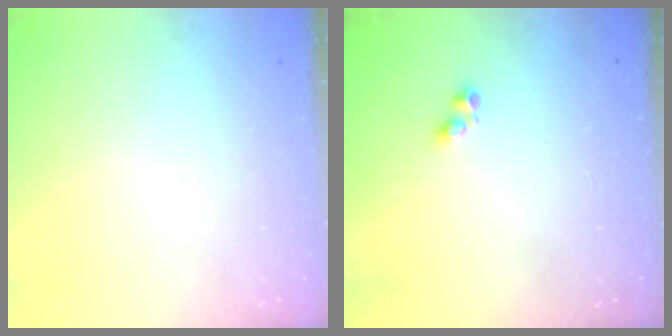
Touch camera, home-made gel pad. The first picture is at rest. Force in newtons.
{"total": 1.9, "press": 1.9, "slide": 0.3}